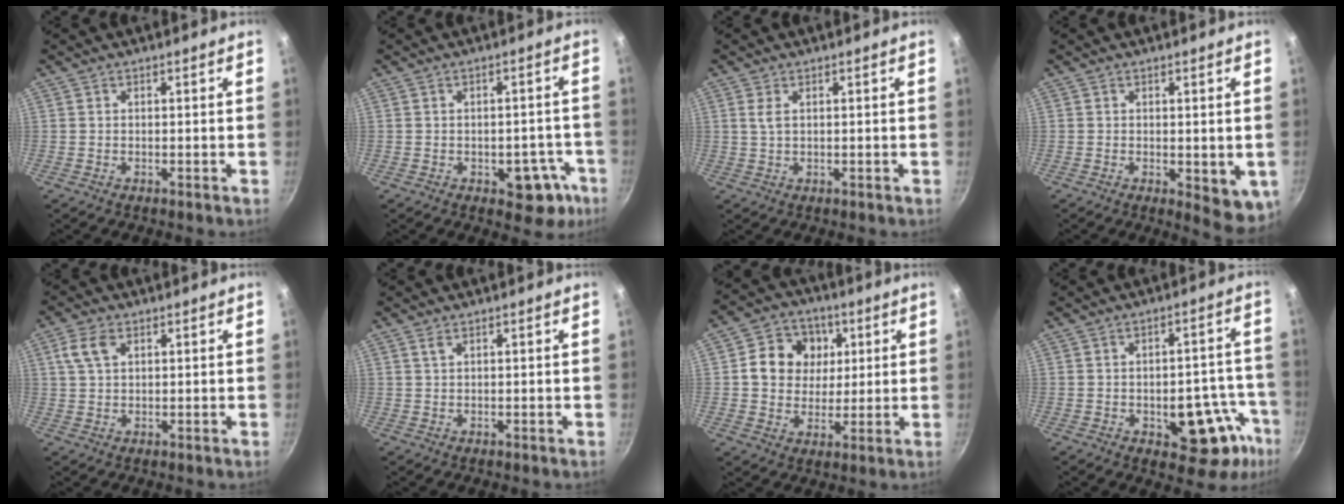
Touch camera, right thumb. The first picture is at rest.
{"total": 8.5, "force": [-3.6, 5.2, 5.7], "torque": [-0.016, 0.030, -0.035]}
{"total": 2.2, "force": [0.7, 1.1, 1.7], "torque": [-0.032, -0.002, 0.014]}
{"total": 6.4, "force": [-0.6, 2.8, 5.7], "torque": [-0.053, -0.004, -0.001]}
{"total": 4.7, "force": [1.8, 2.9, 3.3], "torque": [-0.059, 0.005, 0.034]}
{"total": 1.1, "force": [0.6, 0.4, 0.7], "torque": [-0.014, -0.001, 0.014]}
{"total": 11.5, "force": [2.9, 9.9, 5.2], "torque": [-0.053, -0.004, 0.038]}
{"total": 13.8, "force": [-5.1, 7.6, 10.2], "torque": [-0.053, 0.033, -0.059]}